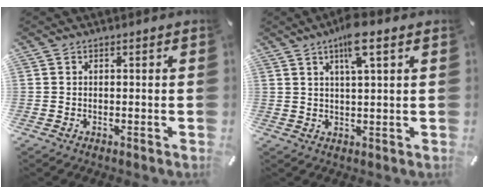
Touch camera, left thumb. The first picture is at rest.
{"total": 7.0, "force": [4.0, 1.3, 5.7], "torque": [-0.111, 0.003, 0.066]}